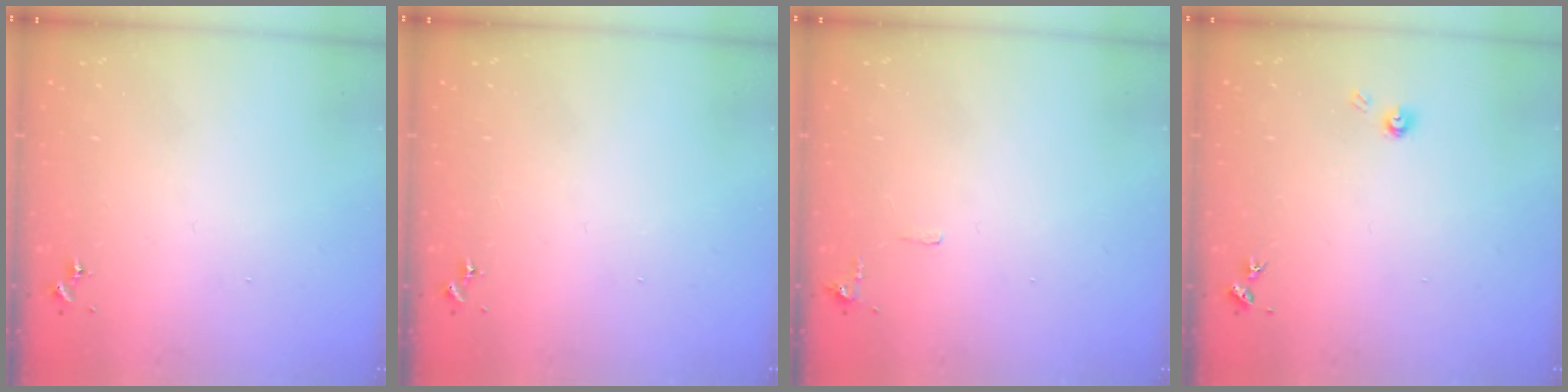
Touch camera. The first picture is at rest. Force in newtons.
{"total": 0.0}
{"total": 5.0, "press": 5.0, "slide": 0.8}
{"total": 3.9, "press": 3.9, "slide": 0.5}